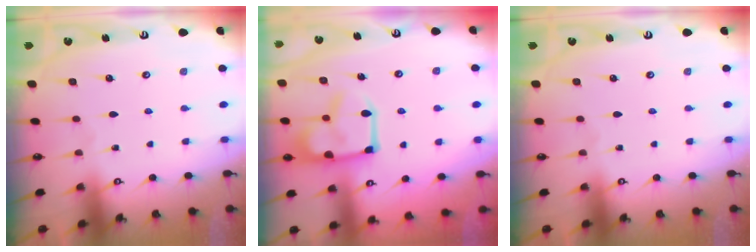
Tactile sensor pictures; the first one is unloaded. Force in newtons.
{"total": 11.4, "press": 11.4, "slide": 1.3}
{"total": 0.0}